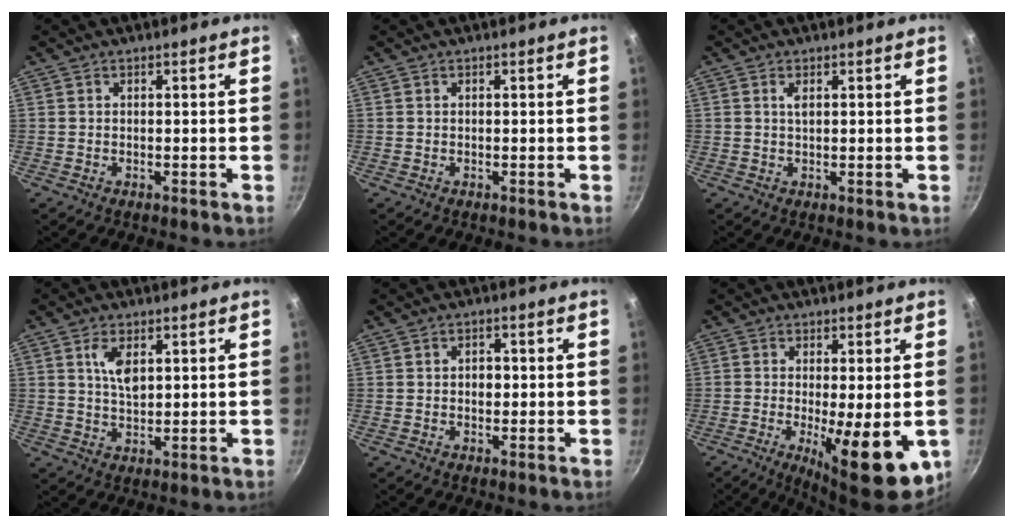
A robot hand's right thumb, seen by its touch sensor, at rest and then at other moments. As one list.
[{"total": 0.0}, {"total": 1.6, "force": [0.6, 0.5, 1.4], "torque": [-0.026, -0.001, 0.011]}, {"total": 5.5, "force": [2.0, 2.8, 4.3], "torque": [-0.074, -0.012, 0.041]}, {"total": 2.4, "force": [0.1, 1.8, 1.6], "torque": [-0.016, 0.005, 0.001]}, {"total": 13.6, "force": [-3.5, 3.8, 12.6], "torque": [-0.175, -0.013, -0.042]}]